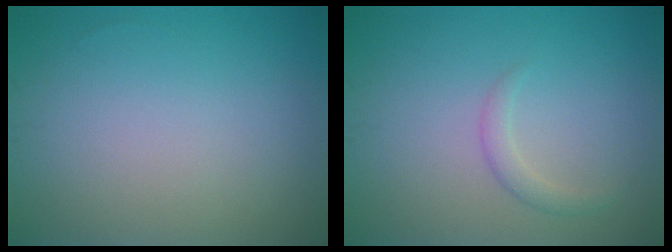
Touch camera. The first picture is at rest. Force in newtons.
{"total": 1.3, "press": 1.3, "slide": 0.1}